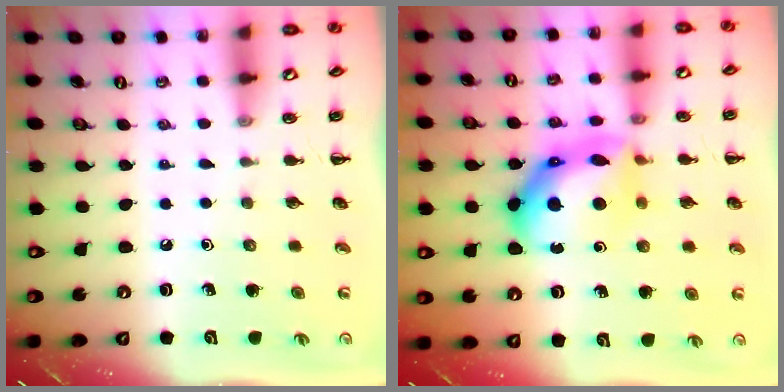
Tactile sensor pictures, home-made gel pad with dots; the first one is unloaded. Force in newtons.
{"total": 15.3, "press": 15.3, "slide": 0.9}